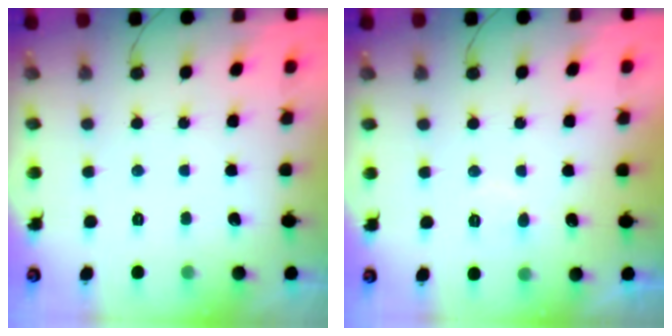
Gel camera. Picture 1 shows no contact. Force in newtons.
{"total": 5.4, "press": 5.4, "slide": 0.5}